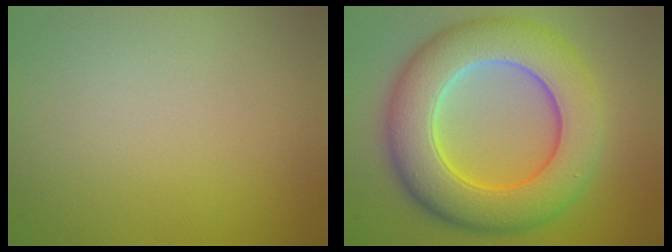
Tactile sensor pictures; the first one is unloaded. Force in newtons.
{"total": 10.8, "press": 10.8, "slide": 0.6}